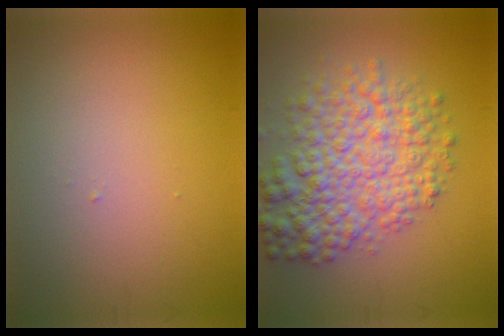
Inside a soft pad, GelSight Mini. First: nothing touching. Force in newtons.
{"total": 7.6, "press": 7.6, "slide": 0.2}